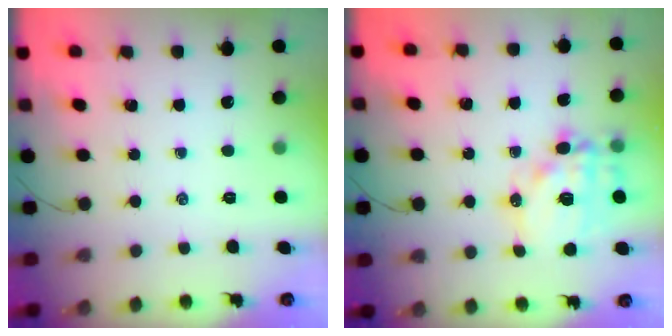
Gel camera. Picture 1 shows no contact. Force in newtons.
{"total": 15.3, "press": 14.9, "slide": 3.4}